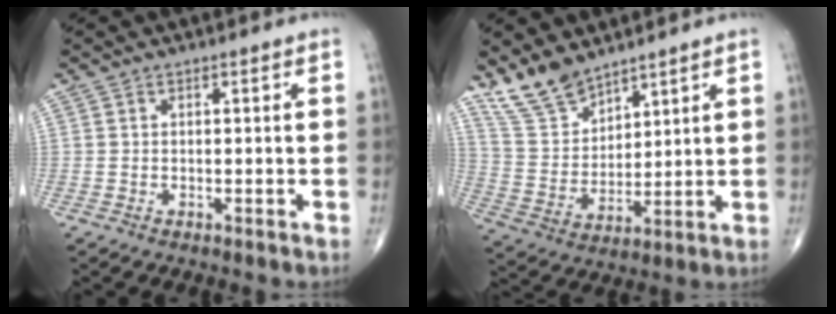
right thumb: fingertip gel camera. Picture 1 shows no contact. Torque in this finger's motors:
{"motor_torque": [-0.16, 0.37, 0.03, 0.07, 0.01]}